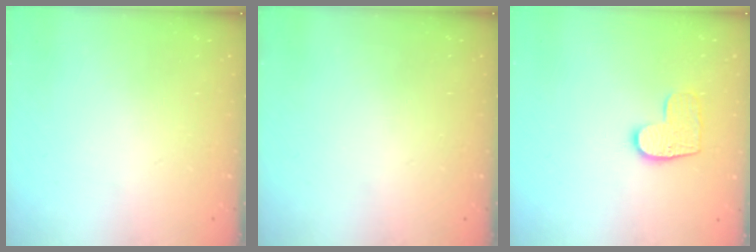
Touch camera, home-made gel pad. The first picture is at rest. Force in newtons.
{"total": 0.0}
{"total": 9.2, "press": 9.2, "slide": 0.3}